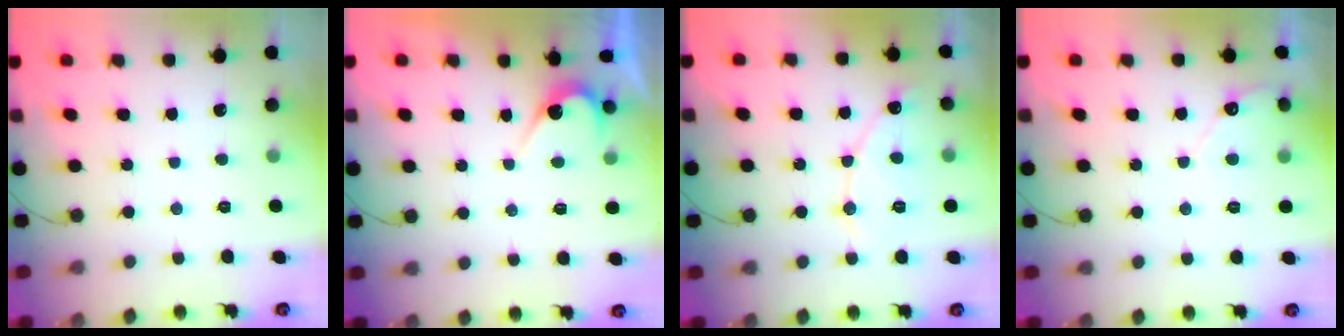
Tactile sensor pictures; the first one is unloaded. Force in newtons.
{"total": 5.6, "press": 5.6, "slide": 0.4}
{"total": 8.5, "press": 8.5, "slide": 0.7}
{"total": 5.7, "press": 5.7, "slide": 0.4}